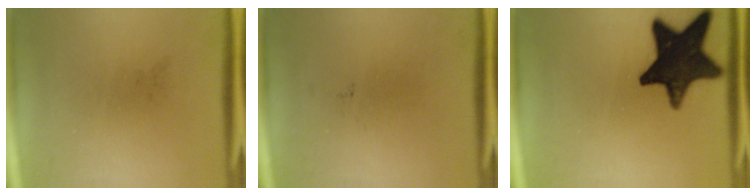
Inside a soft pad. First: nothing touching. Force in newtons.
{"total": 0.0}
{"total": 17.0}